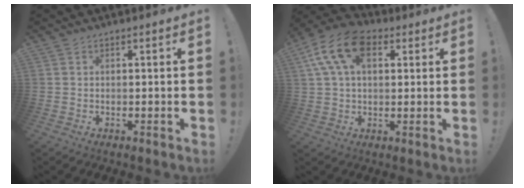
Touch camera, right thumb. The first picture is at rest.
{"total": 14.9, "force": [5.3, 9.1, 10.6], "torque": [-0.204, 0.001, 0.101]}